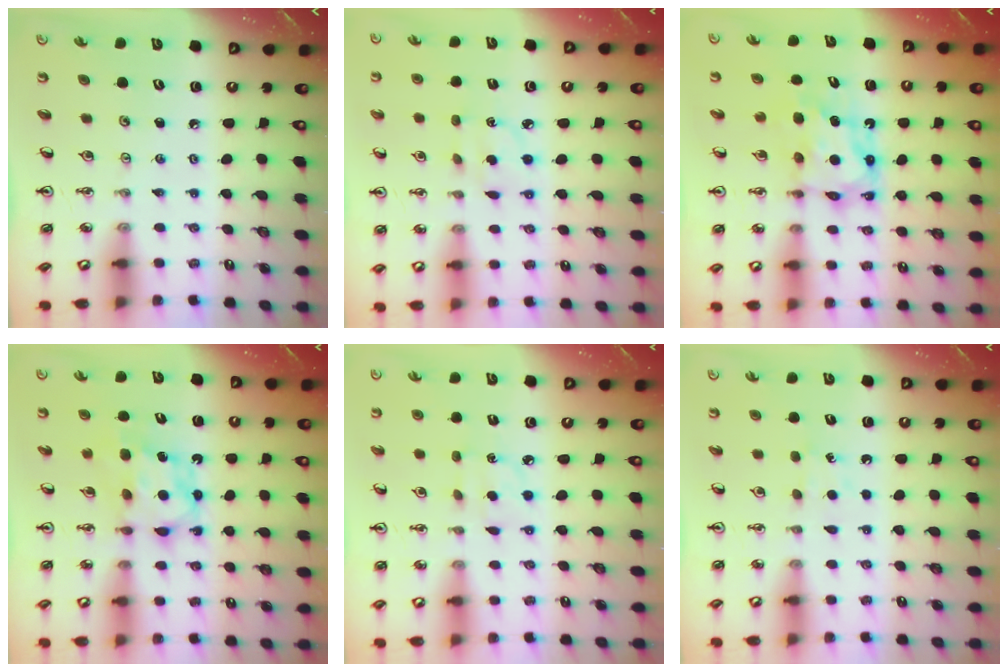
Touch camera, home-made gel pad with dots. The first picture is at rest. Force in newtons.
{"total": 3.1, "press": 3.1, "slide": 0.3}
{"total": 7.0, "press": 7.0, "slide": 0.7}
{"total": 6.4, "press": 6.3, "slide": 0.4}
{"total": 4.5, "press": 4.5, "slide": 0.5}
{"total": 4.5, "press": 4.4, "slide": 0.5}